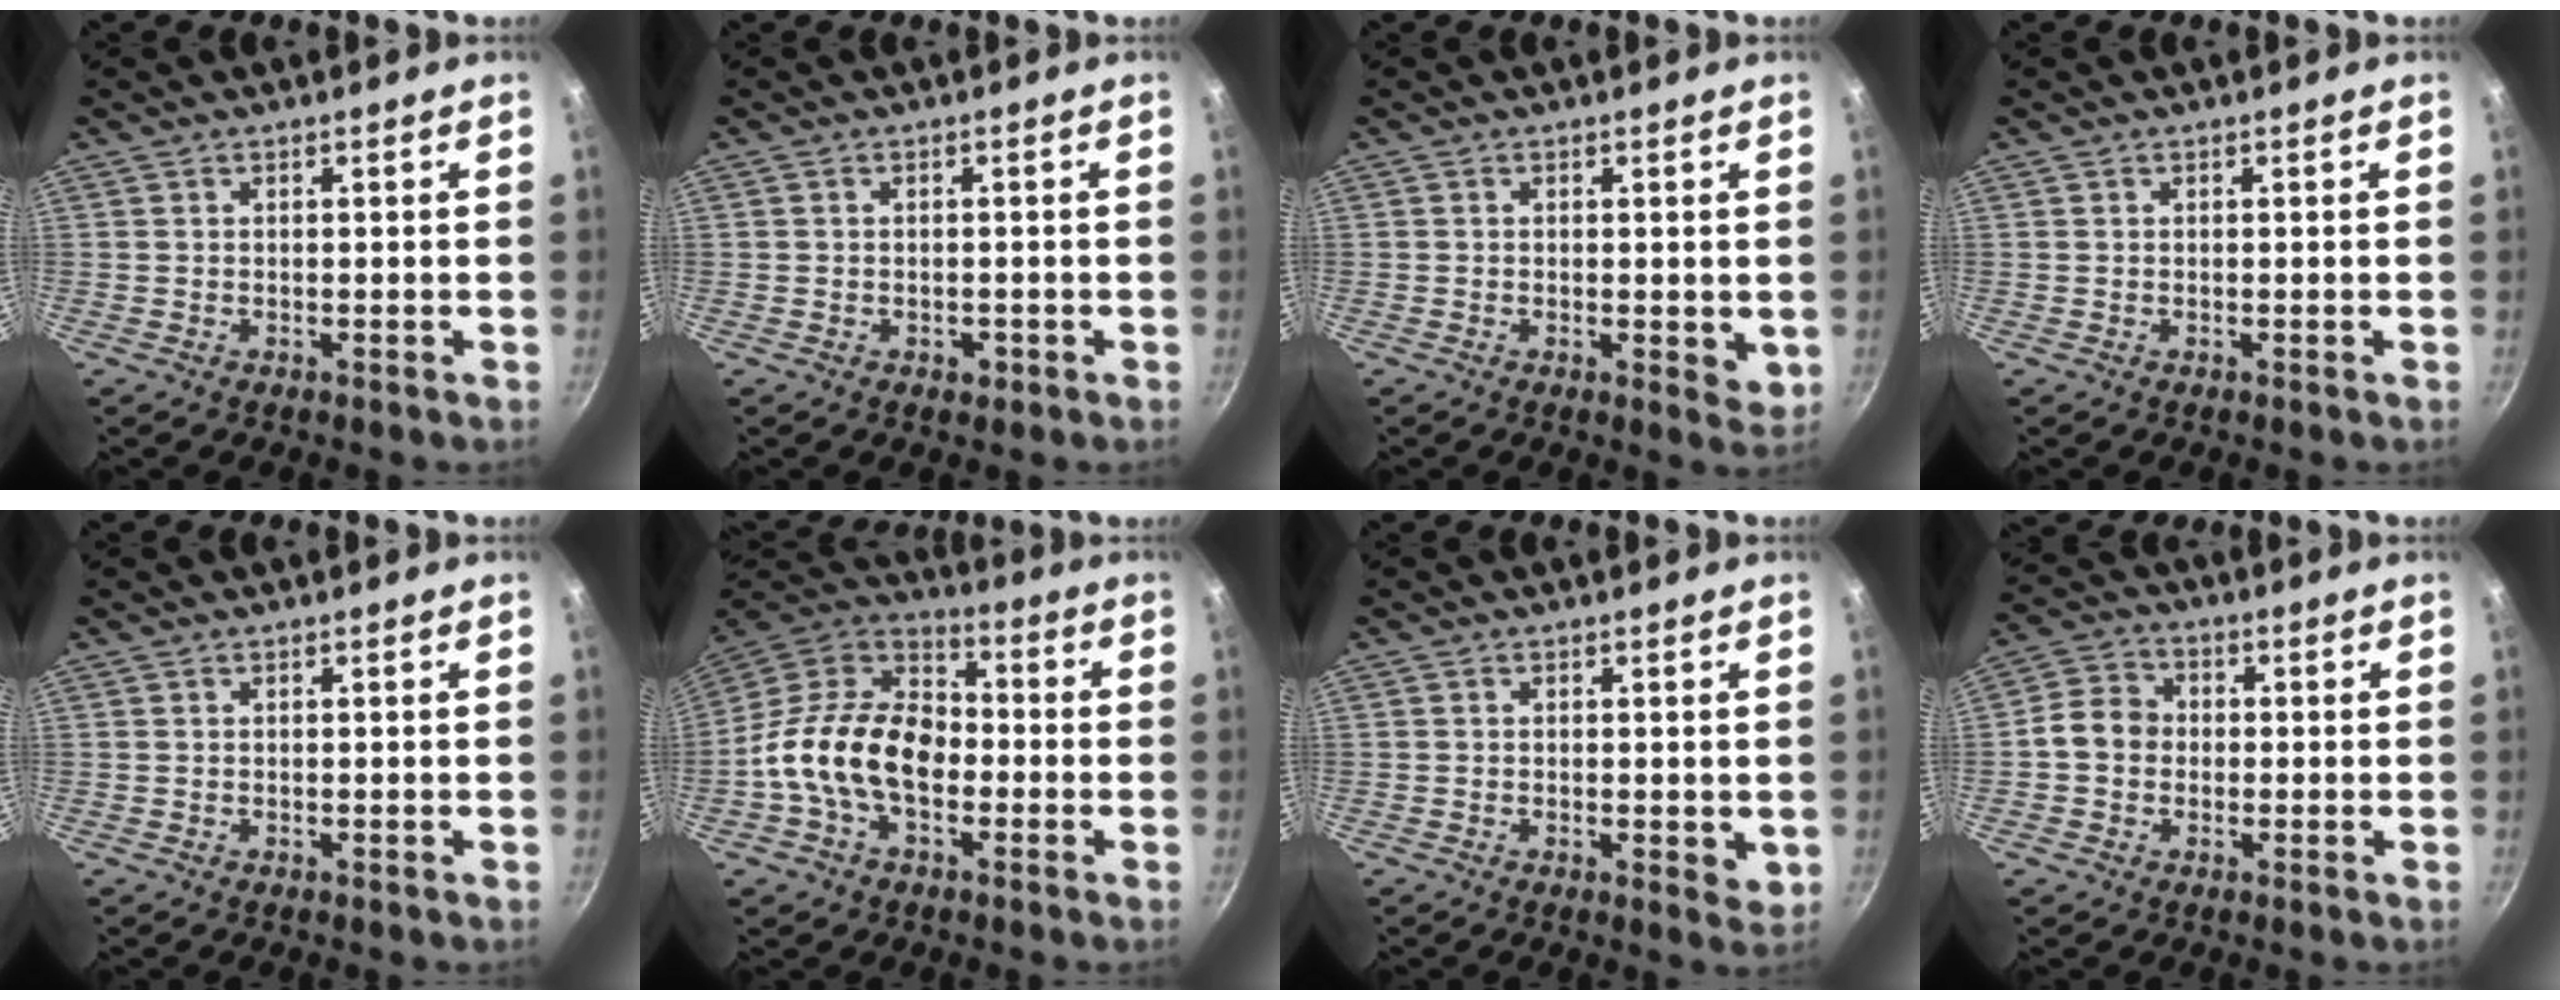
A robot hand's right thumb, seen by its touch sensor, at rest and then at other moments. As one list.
[{"total": 1.4, "force": [-0.7, 0.9, 0.8], "torque": [-0.010, 0.002, -0.008]}, {"total": 3.2, "force": [0.0, 1.4, 2.9], "torque": [-0.039, -0.010, 0.001]}, {"total": 0.0}, {"total": 0.0}, {"total": 16.9, "force": [-3.6, 11.0, 12.3], "torque": [-0.178, 0.038, -0.087]}, {"total": 2.9, "force": [-0.2, 1.2, 2.7], "torque": [-0.038, -0.010, -0.003]}, {"total": 6.3, "force": [-0.5, 5.4, 3.2], "torque": [-0.033, 0.015, -0.027]}]